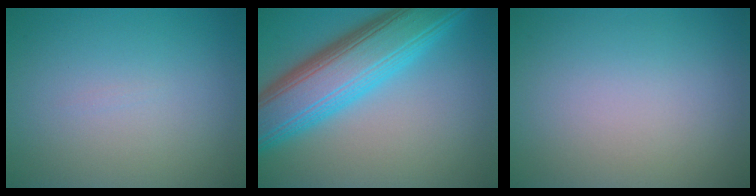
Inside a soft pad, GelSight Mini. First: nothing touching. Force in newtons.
{"total": 10.3, "press": 10.3, "slide": 0.2}
{"total": 0.0}